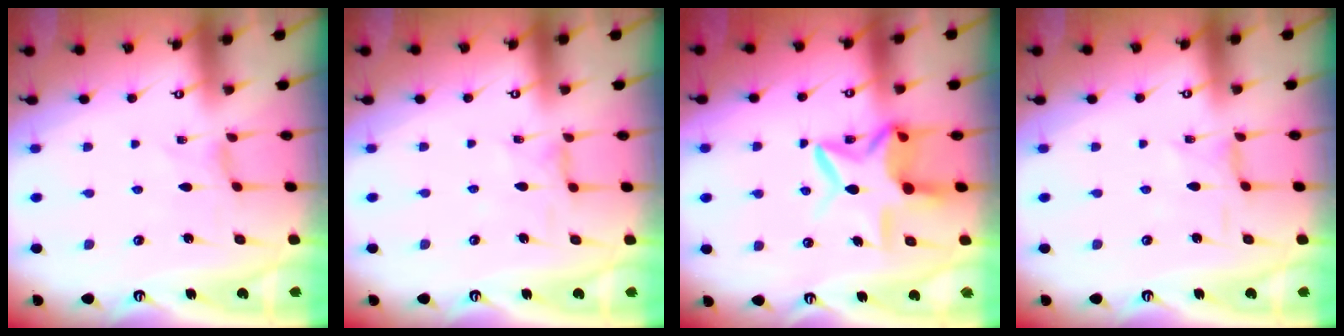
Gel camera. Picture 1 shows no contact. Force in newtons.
{"total": 2.8, "press": 2.8, "slide": 0.4}
{"total": 12.8, "press": 12.7, "slide": 1.6}
{"total": 0.6, "press": 0.5, "slide": 0.2}